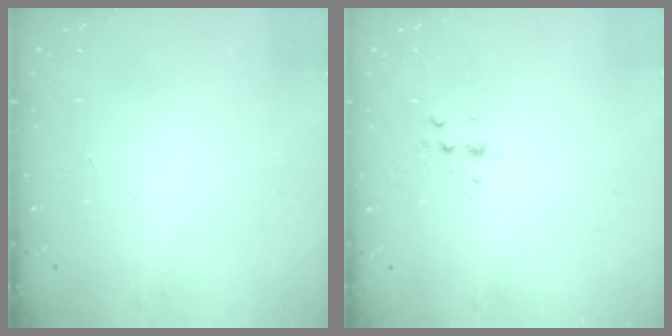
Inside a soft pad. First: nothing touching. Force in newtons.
{"total": 4.0, "press": 3.9, "slide": 0.9}